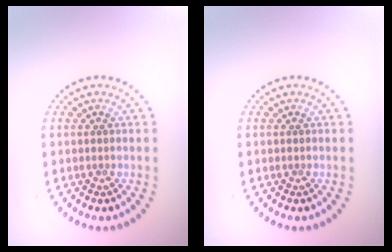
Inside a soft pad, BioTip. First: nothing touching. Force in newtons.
{"total": 0.0}